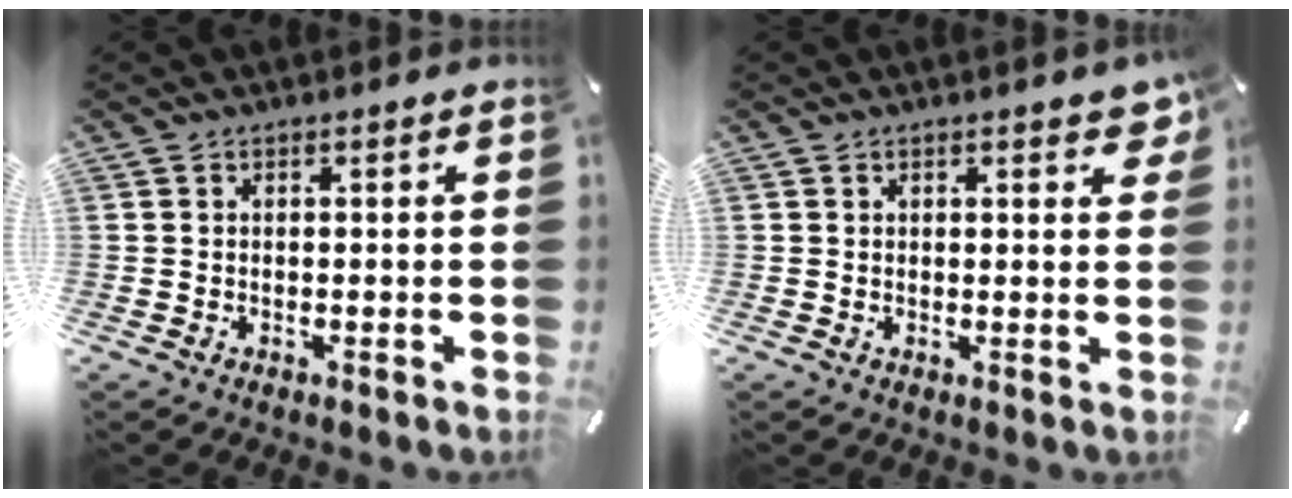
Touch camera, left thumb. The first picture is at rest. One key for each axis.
{"total": 2.9, "fx": 1.8, "fy": 1.2, "fz": 1.9, "tx": -0.026, "ty": -0.002, "tz": 0.028}